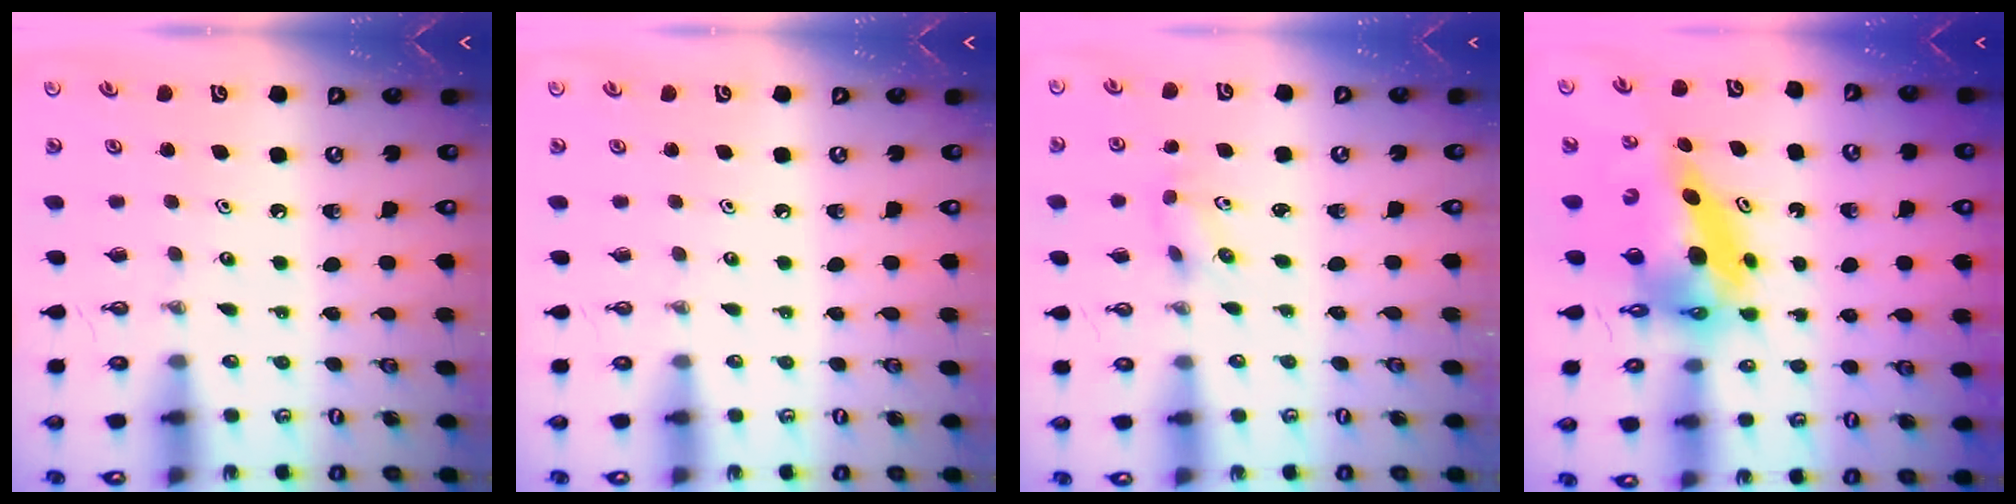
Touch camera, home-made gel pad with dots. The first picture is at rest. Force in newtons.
{"total": 0.0}
{"total": 2.9, "press": 2.7, "slide": 1.2}
{"total": 9.3, "press": 9.3, "slide": 0.9}